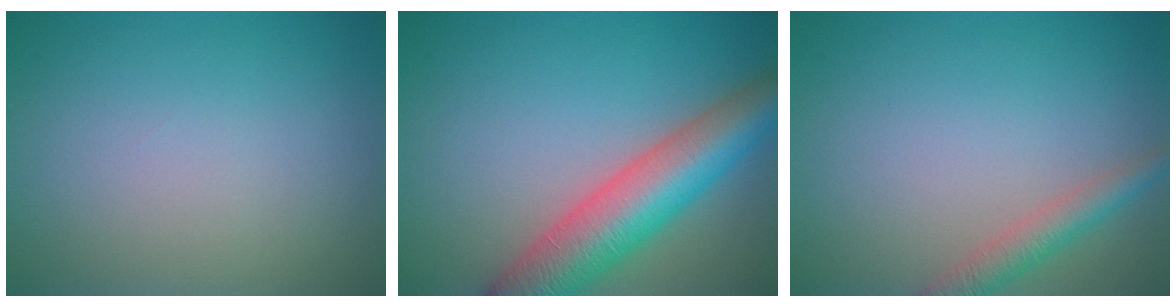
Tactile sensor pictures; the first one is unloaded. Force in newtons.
{"total": 8.3, "press": 8.3, "slide": 0.3}
{"total": 2.6, "press": 2.6, "slide": 0.2}